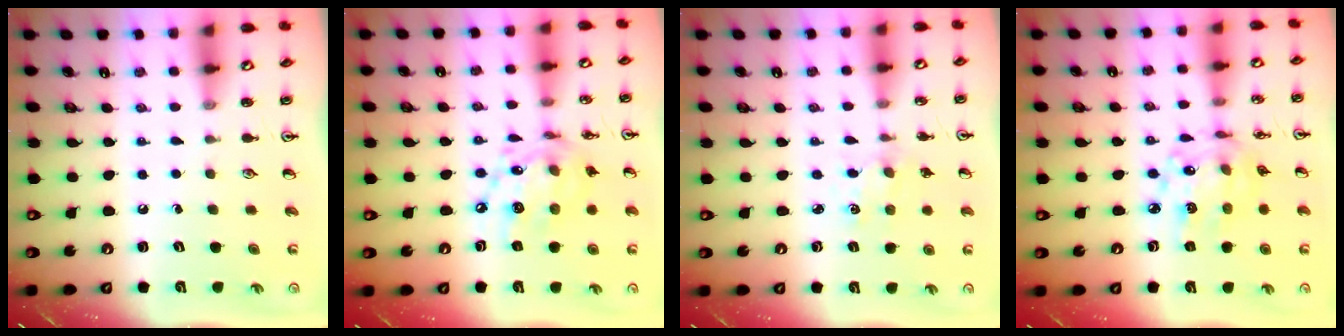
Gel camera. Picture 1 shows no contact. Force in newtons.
{"total": 13.7, "press": 13.7, "slide": 0.9}
{"total": 2.1, "press": 2.1, "slide": 0.4}
{"total": 13.3, "press": 13.3, "slide": 0.9}